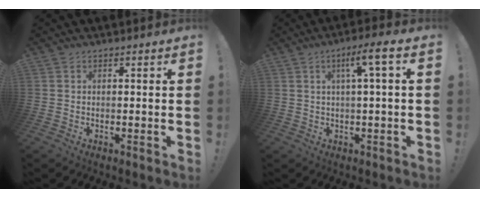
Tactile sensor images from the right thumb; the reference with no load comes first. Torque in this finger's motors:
{"motor_torque": [-0.03, 0.04, -0.18, -0.04, 0.06]}